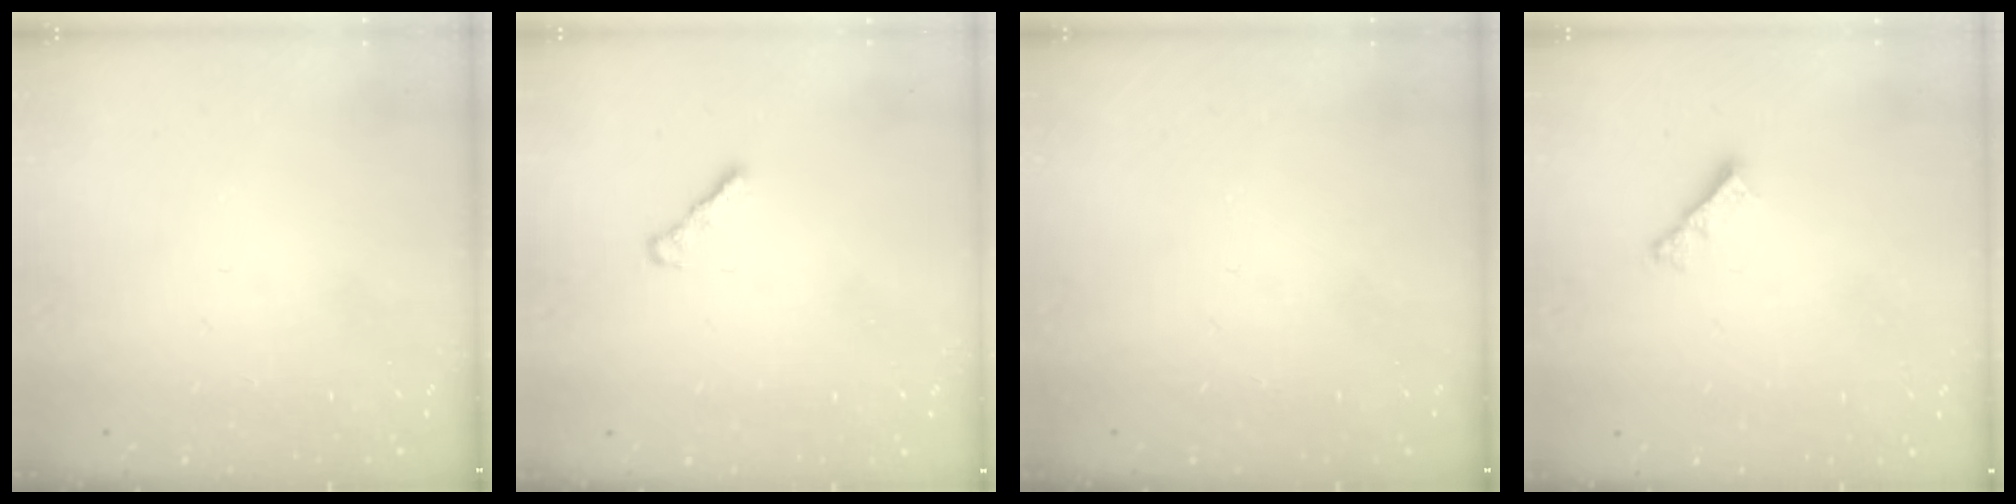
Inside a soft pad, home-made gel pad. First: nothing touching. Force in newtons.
{"total": 2.4, "press": 2.3, "slide": 0.6}
{"total": 0.0}
{"total": 3.8, "press": 3.8, "slide": 0.2}